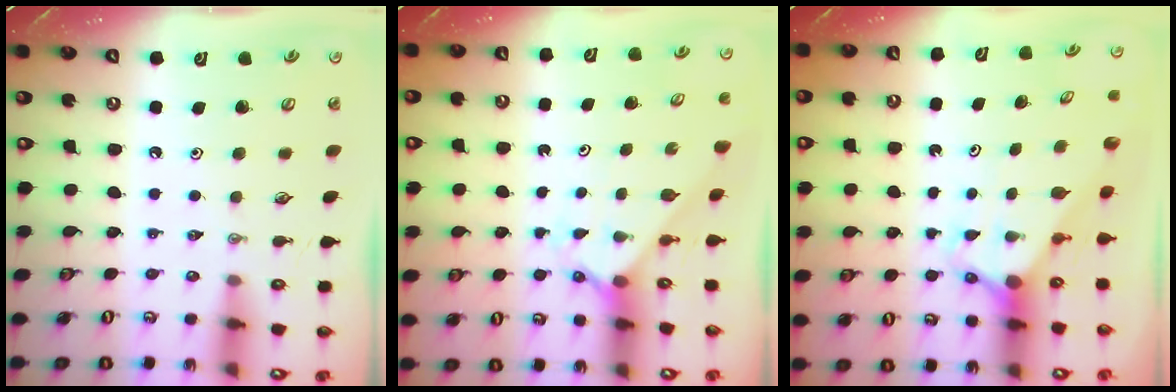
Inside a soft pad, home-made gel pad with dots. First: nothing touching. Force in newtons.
{"total": 1.9, "press": 1.9, "slide": 0.2}
{"total": 2.7, "press": 2.7, "slide": 0.0}